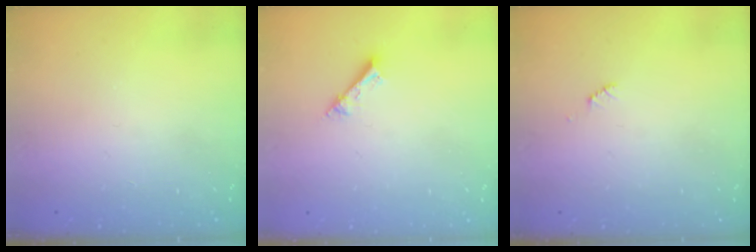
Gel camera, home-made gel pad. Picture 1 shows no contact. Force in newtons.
{"total": 2.5, "press": 2.5, "slide": 0.1}
{"total": 2.5, "press": 2.5, "slide": 0.4}